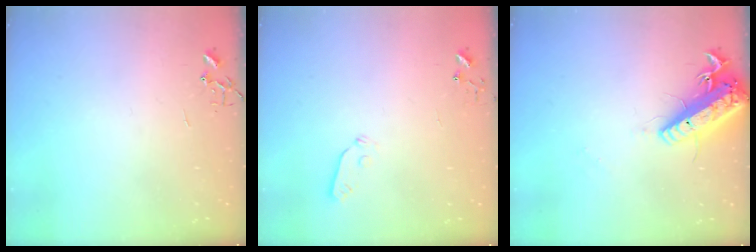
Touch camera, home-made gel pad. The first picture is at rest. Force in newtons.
{"total": 3.7, "press": 3.7, "slide": 0.4}
{"total": 17.2, "press": 16.8, "slide": 3.6}